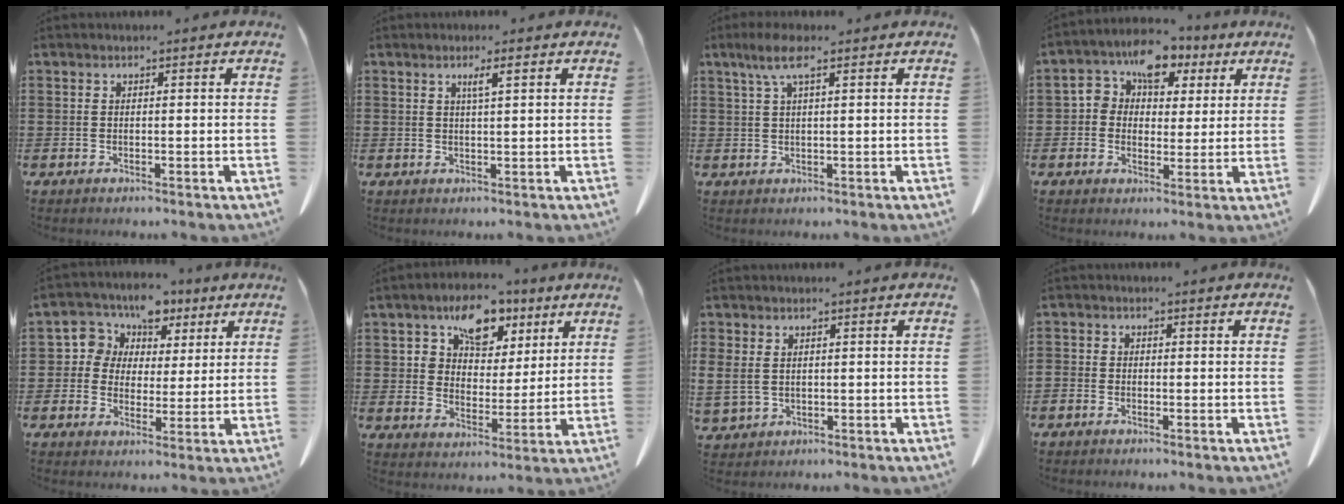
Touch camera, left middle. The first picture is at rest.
{"total": 2.1, "force": [1.0, 0.0, 1.8], "torque": [-0.037, 0.000, 0.015]}
{"total": 4.6, "force": [2.1, 1.0, 4.0], "torque": [-0.083, 0.005, 0.036]}
{"total": 6.3, "force": [2.8, 5.2, 2.2], "torque": [-0.057, 0.001, 0.044]}
{"total": 6.4, "force": [2.9, 5.6, 0.6], "torque": [-0.057, -0.002, 0.047]}
{"total": 8.8, "force": [5.5, 5.7, 3.9], "torque": [-0.076, -0.004, 0.094]}
{"total": 2.6, "force": [0.4, 2.0, 1.7], "torque": [-0.059, -0.003, 0.000]}
{"total": 1.1, "force": [-0.9, 0.5, 0.2], "torque": [-0.006, 0.002, -0.019]}